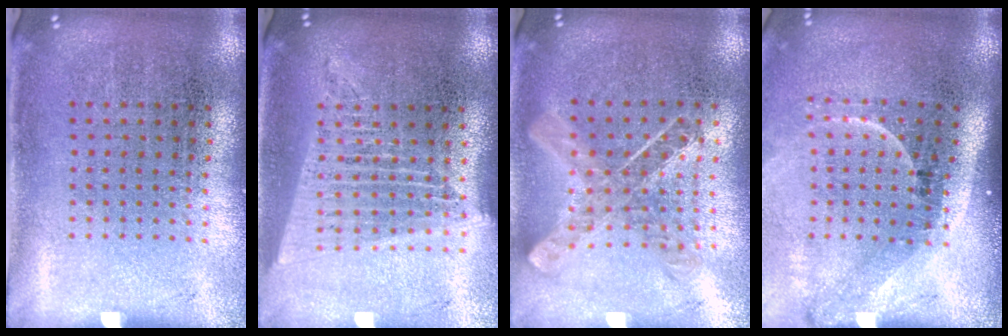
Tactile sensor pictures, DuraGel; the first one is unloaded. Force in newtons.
{"total": 1.7, "press": 1.6, "slide": 0.7}
{"total": 1.0, "press": 1.0, "slide": 0.1}
{"total": 2.2, "press": 1.5, "slide": 1.7}